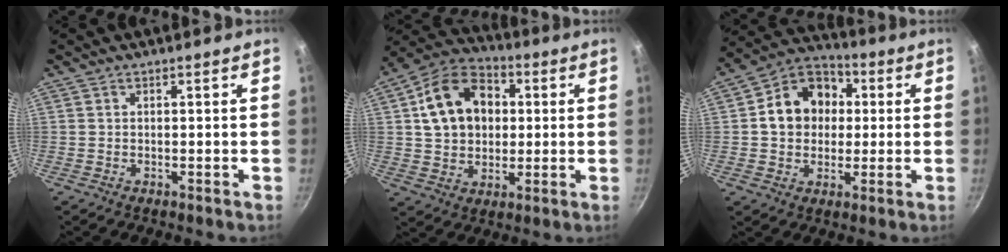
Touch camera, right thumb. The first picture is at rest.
{"total": 15.9, "force": [3.0, 12.1, 9.8], "torque": [-0.142, 0.022, 0.043]}
{"total": 13.4, "force": [1.7, 11.1, 7.3], "torque": [-0.083, 0.025, 0.012]}